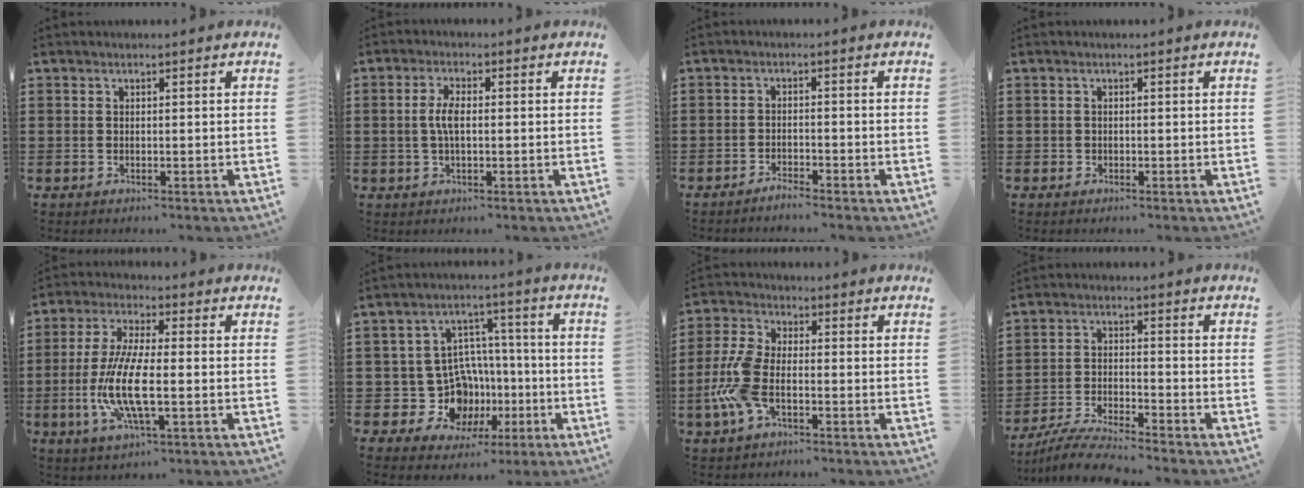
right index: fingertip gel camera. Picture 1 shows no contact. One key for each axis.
{"total": 3.8, "fx": 0.0, "fy": 1.4, "fz": 3.6, "tx": -0.076, "ty": 0.000, "tz": -0.004}
{"total": 1.8, "fx": -1.8, "fy": 0.1, "fz": 0.3, "tx": -0.009, "ty": 0.003, "tz": -0.036}
{"total": 0.5, "fx": -0.1, "fy": 0.5, "fz": 0.1, "tx": -0.003, "ty": 0.004, "tz": -0.004}
{"total": 10.1, "fx": -2.4, "fy": 2.8, "fz": 9.4, "tx": -0.211, "ty": -0.018, "tz": -0.052}
{"total": 11.2, "fx": -1.4, "fy": 10.1, "fz": 4.5, "tx": -0.108, "ty": -0.002, "tz": -0.010}
{"total": 7.8, "fx": -2.5, "fy": 3.8, "fz": 6.4, "tx": -0.165, "ty": -0.007, "tz": -0.054}
{"total": 5.8, "fx": -5.6, "fy": -0.1, "fz": 1.6, "tx": -0.047, "ty": -0.009, "tz": -0.113}